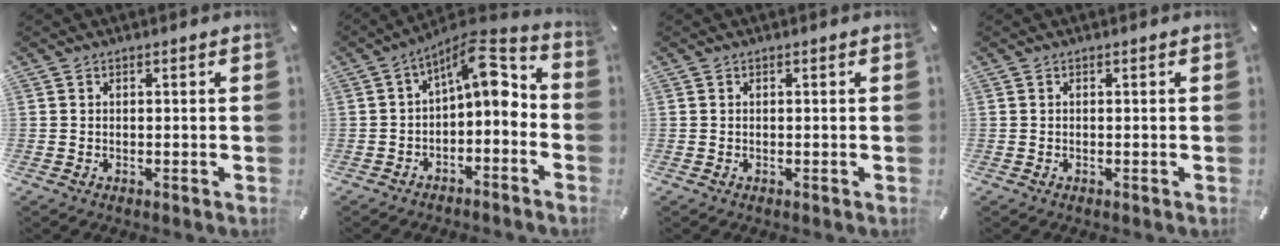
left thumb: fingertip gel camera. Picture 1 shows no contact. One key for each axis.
{"total": 8.9, "fx": 2.6, "fy": 4.4, "fz": 7.3, "tx": -0.105, "ty": -0.028, "tz": 0.038}
{"total": 0.0}
{"total": 0.0}